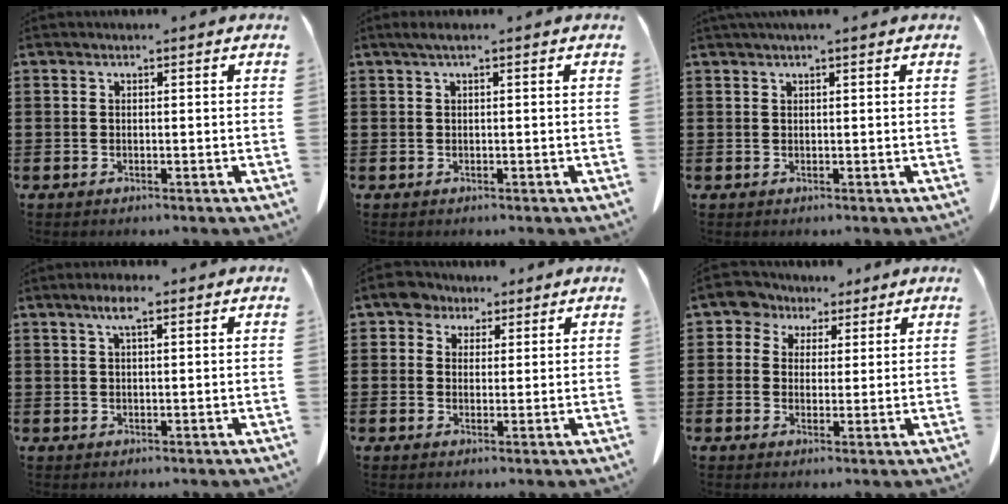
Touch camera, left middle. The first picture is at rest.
{"total": 1.2, "force": [0.1, 0.1, 1.2], "torque": [-0.019, -0.001, 0.003]}
{"total": 1.0, "force": [0.7, 0.0, 0.6], "torque": [-0.013, 0.000, 0.013]}
{"total": 3.4, "force": [1.8, 0.7, 2.8], "torque": [-0.058, 0.008, 0.029]}
{"total": 4.2, "force": [2.9, 2.8, 1.2], "torque": [-0.032, 0.010, 0.052]}
{"total": 4.8, "force": [3.1, 3.6, 0.6], "torque": [-0.030, 0.002, 0.053]}